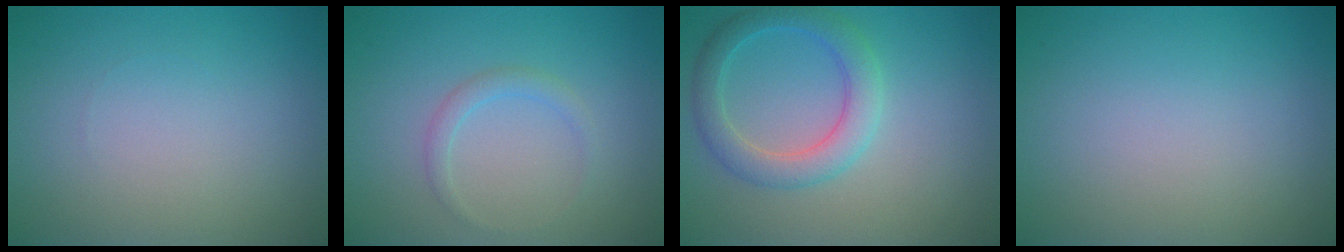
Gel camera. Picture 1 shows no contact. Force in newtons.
{"total": 1.3, "press": 1.3, "slide": 0.0}
{"total": 3.7, "press": 3.6, "slide": 0.3}
{"total": 0.0}